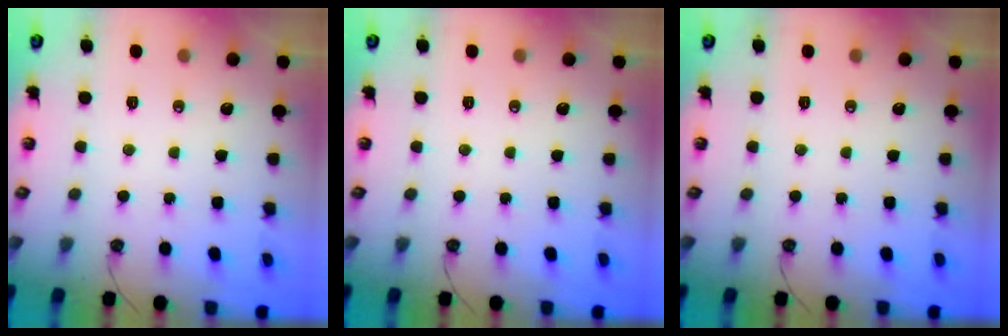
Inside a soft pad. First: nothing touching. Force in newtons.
{"total": 0.0}
{"total": 0.0}